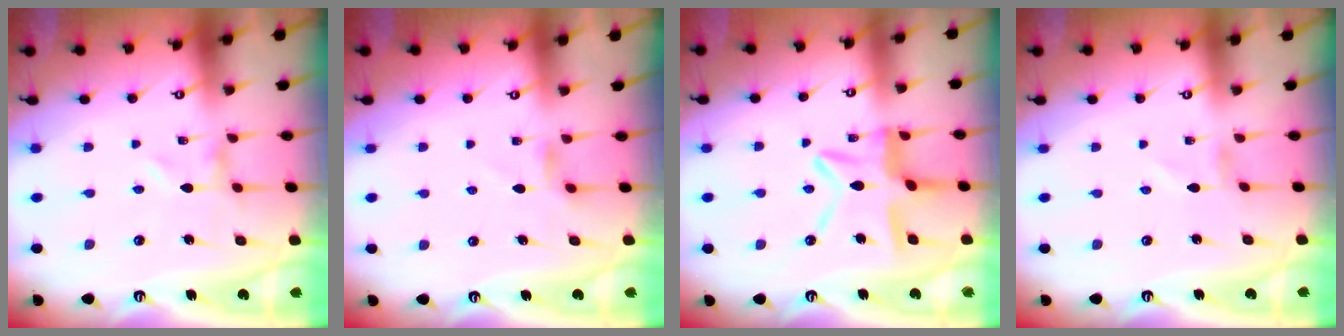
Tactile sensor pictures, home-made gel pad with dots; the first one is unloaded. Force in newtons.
{"total": 3.3, "press": 3.2, "slide": 0.6}
{"total": 11.0, "press": 10.9, "slide": 1.0}
{"total": 0.7, "press": 0.7, "slide": 0.2}